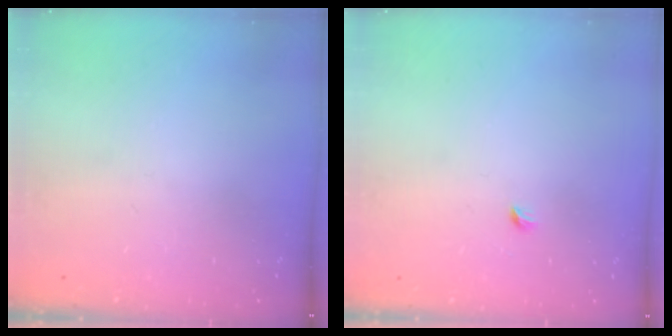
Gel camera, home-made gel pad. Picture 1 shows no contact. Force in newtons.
{"total": 2.7, "press": 2.6, "slide": 0.6}